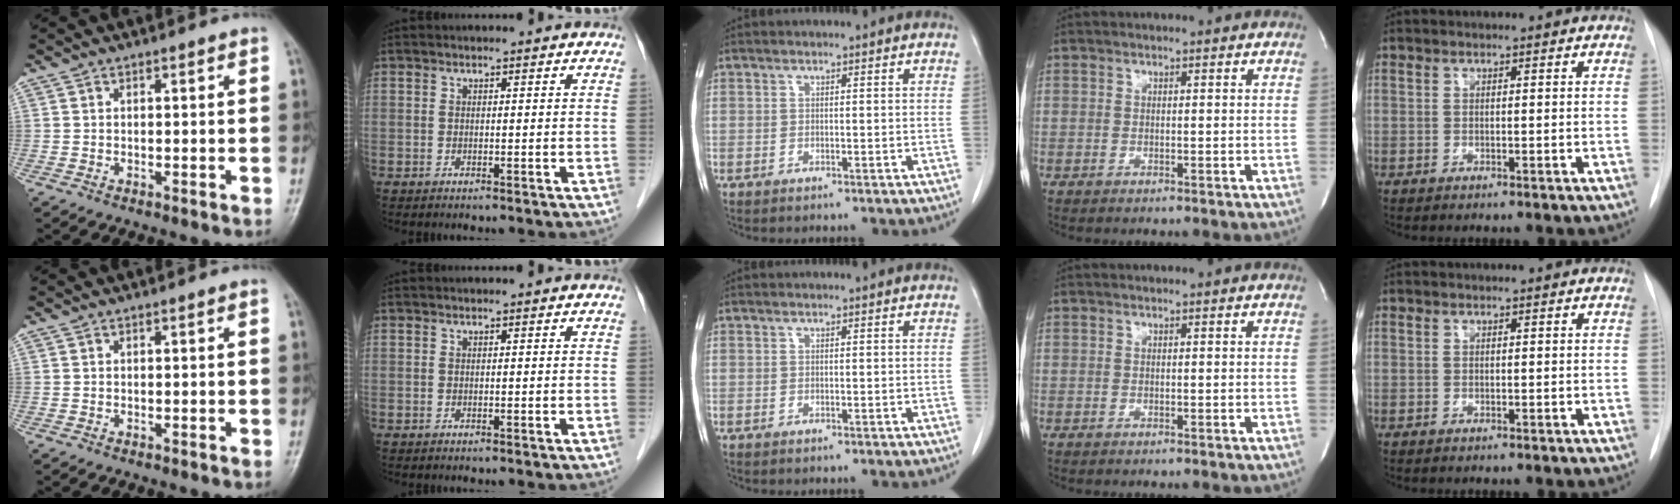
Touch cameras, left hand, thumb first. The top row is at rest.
{}